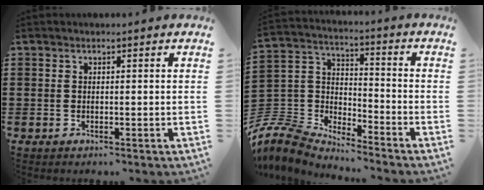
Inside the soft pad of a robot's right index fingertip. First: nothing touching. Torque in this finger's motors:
{"motor_torque": [-1.08, 1.06, -1.05, -0.21]}